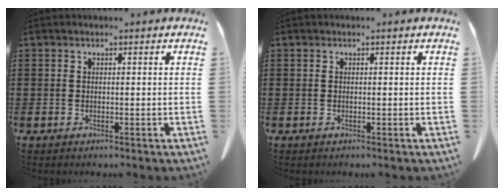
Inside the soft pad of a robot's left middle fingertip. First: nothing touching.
{"total": 0.0}